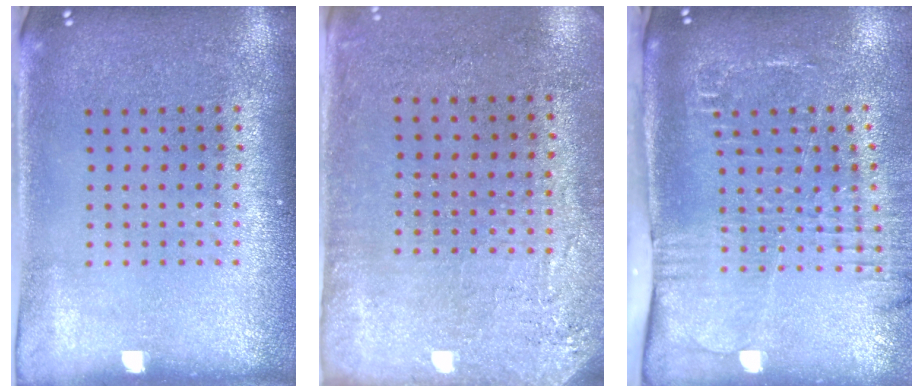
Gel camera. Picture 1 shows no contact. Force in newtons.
{"total": 2.8, "press": 2.3, "slide": 1.6}
{"total": 2.6, "press": 2.0, "slide": 1.6}